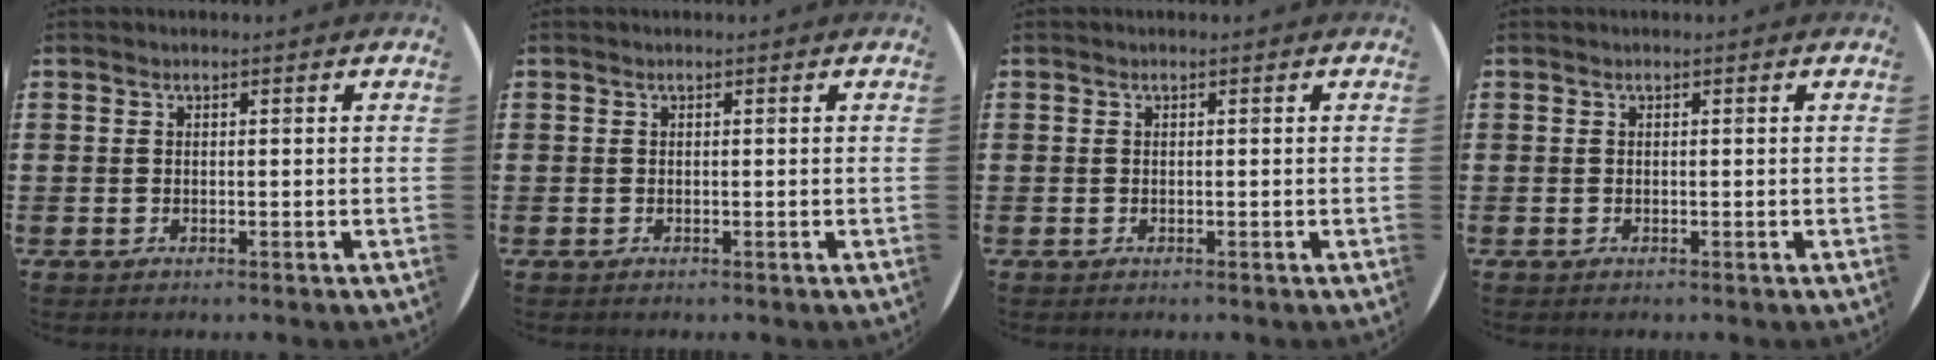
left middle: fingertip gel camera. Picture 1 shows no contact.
{"total": 0.0}
{"total": 0.0}
{"total": 0.0}